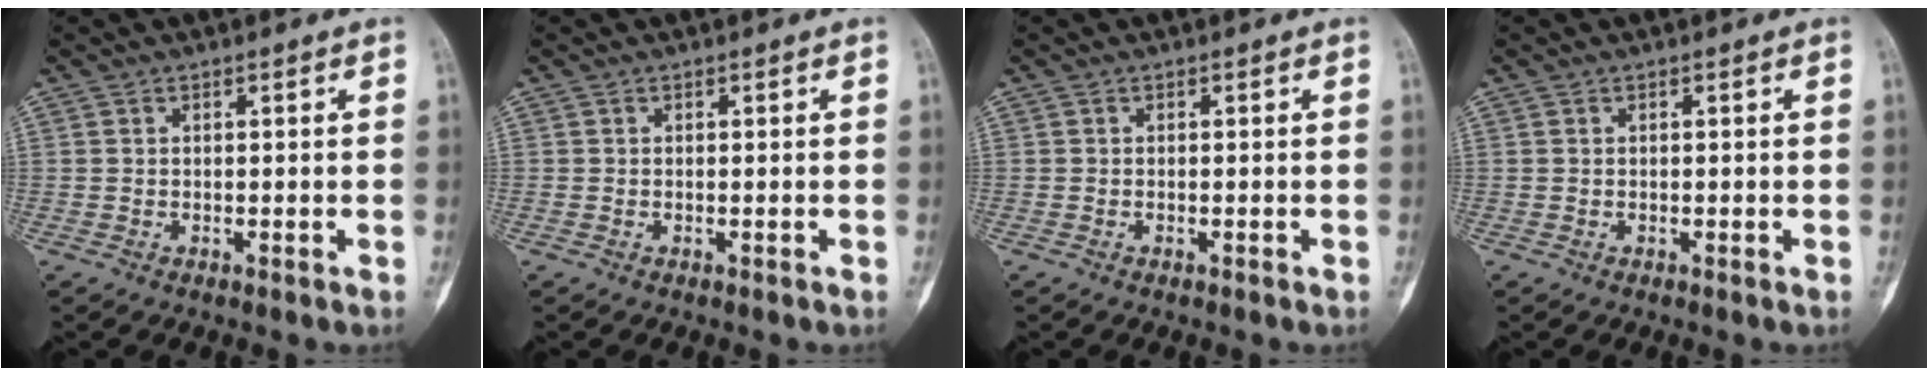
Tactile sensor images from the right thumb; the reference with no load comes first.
{"total": 0.0}
{"total": 0.0}
{"total": 0.0}